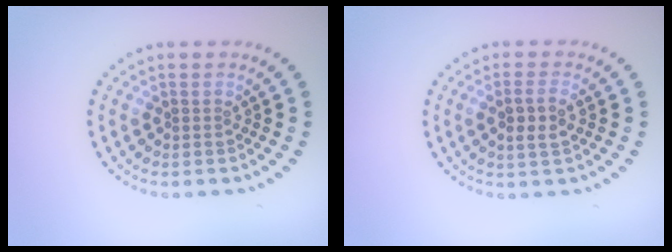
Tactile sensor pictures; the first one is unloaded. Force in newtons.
{"total": 2.1, "press": 2.0, "slide": 0.8}